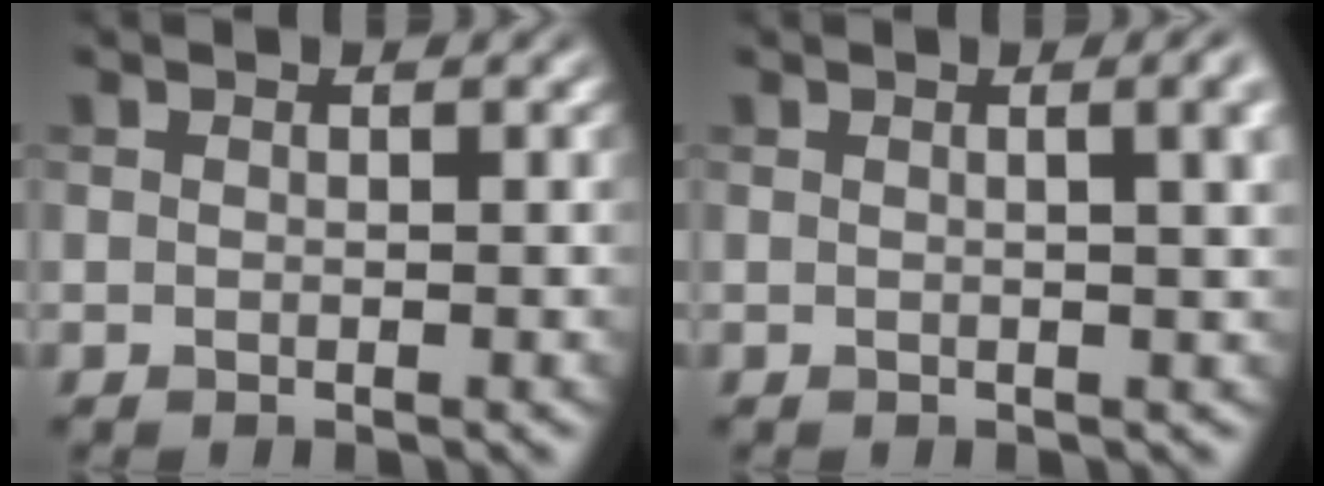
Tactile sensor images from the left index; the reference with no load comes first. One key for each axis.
{"total": 5.4, "fx": 1.4, "fy": 2.4, "fz": 4.6, "tx": -0.020, "ty": 0.027, "tz": -0.005}